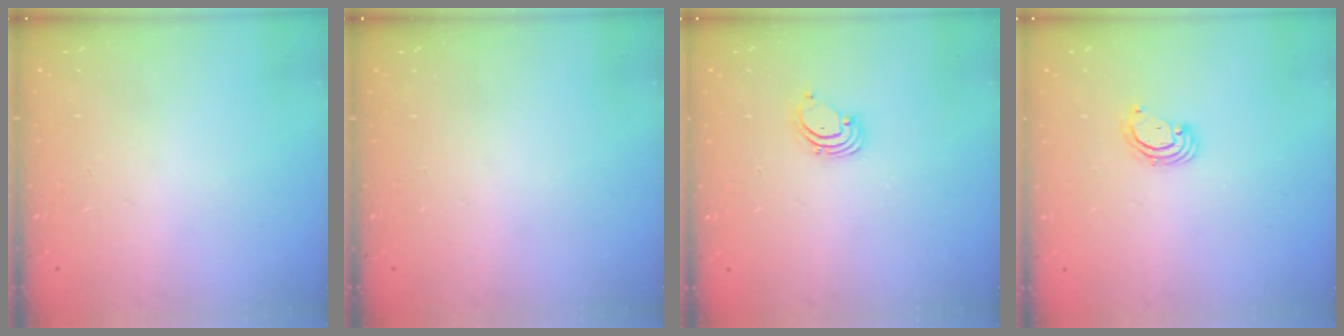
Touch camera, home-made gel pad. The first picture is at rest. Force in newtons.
{"total": 0.0}
{"total": 1.5, "press": 1.5, "slide": 0.1}
{"total": 3.5, "press": 3.5, "slide": 0.1}